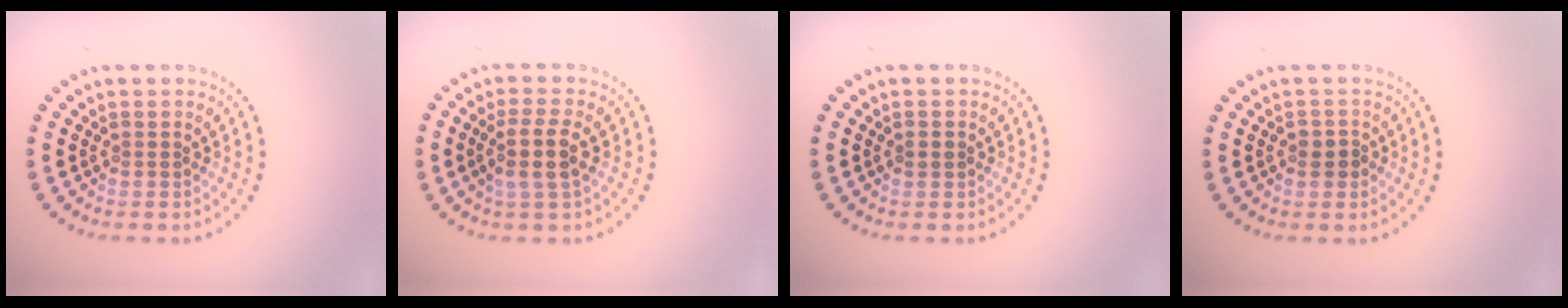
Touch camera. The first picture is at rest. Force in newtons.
{"total": 2.9, "press": 2.6, "slide": 1.3}
{"total": 0.8, "press": 0.8, "slide": 0.3}
{"total": 1.6, "press": 1.4, "slide": 0.7}